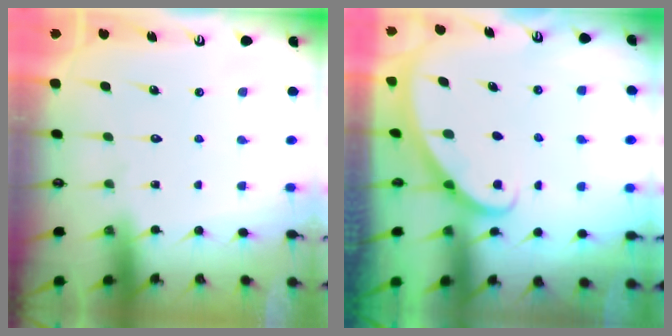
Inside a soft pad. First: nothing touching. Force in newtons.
{"total": 1.9, "press": 1.9, "slide": 0.1}